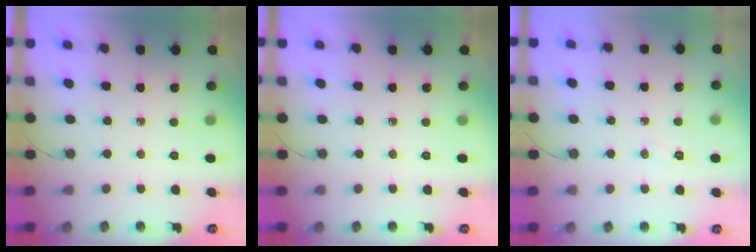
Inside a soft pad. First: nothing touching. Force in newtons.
{"total": 0.0}
{"total": 3.4, "press": 3.4, "slide": 0.5}